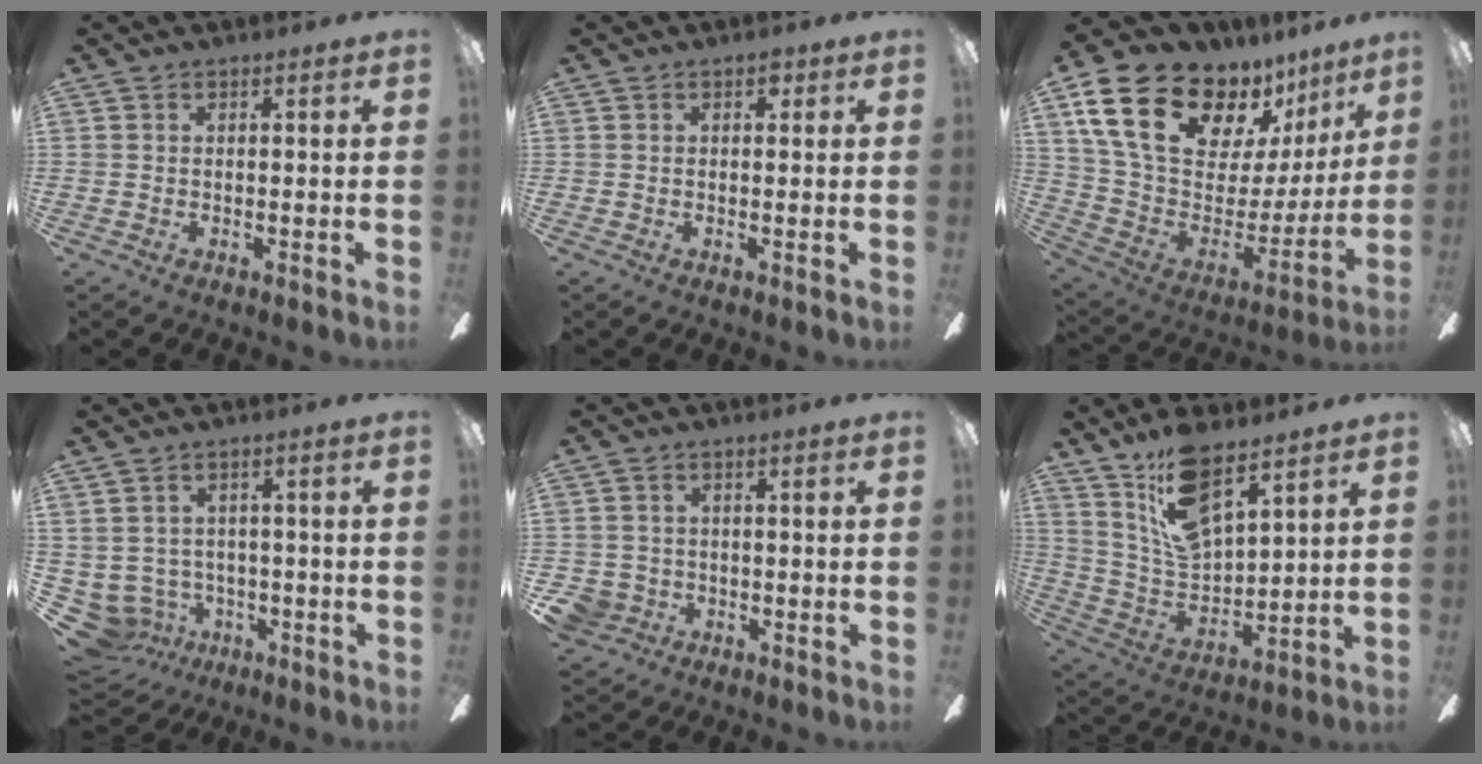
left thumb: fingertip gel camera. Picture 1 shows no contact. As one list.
[{"total": 1.4, "force": [0.6, 1.0, 0.8], "torque": [-0.008, 0.001, 0.008]}, {"total": 23.9, "force": [15.4, 12.7, 13.3], "torque": [-0.222, -0.094, 0.291]}, {"total": 6.1, "force": [-2.1, 5.4, 1.8], "torque": [-0.084, 0.003, -0.039]}, {"total": 4.7, "force": [-2.0, 4.1, 1.0], "torque": [-0.047, 0.009, -0.042]}, {"total": 15.4, "force": [10.8, 6.3, 9.0], "torque": [-0.177, -0.048, 0.198]}]